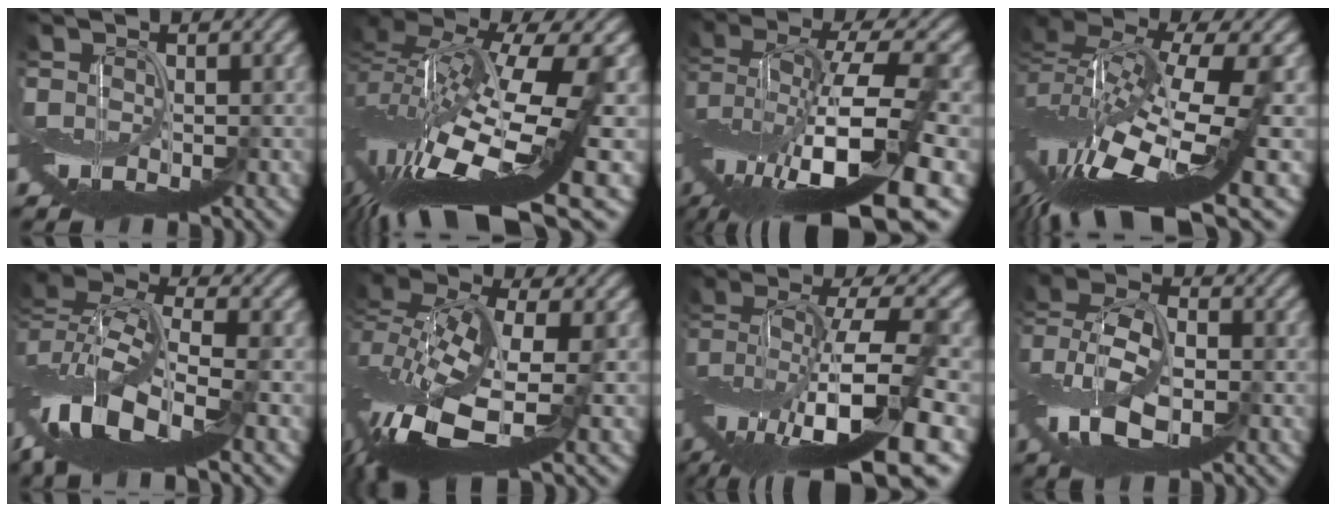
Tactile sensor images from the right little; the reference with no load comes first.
{"total": 16.2, "force": [-4.9, 4.4, 14.9], "torque": [-0.307, 0.011, -0.085]}
{"total": 16.2, "force": [-3.5, 5.0, 15.0], "torque": [-0.290, 0.022, -0.053]}
{"total": 14.9, "force": [-5.3, 4.7, 13.1], "torque": [-0.274, 0.012, -0.094]}
{"total": 9.8, "force": [-3.9, 4.4, 7.9], "torque": [-0.159, 0.002, -0.085]}
{"total": 12.7, "force": [-3.7, 5.6, 10.8], "torque": [-0.245, -0.009, -0.070]}
{"total": 14.4, "force": [-4.6, 4.4, 12.9], "torque": [-0.257, 0.018, -0.071]}
{"total": 7.4, "force": [-1.8, 4.2, 5.8], "torque": [-0.125, 0.011, -0.047]}